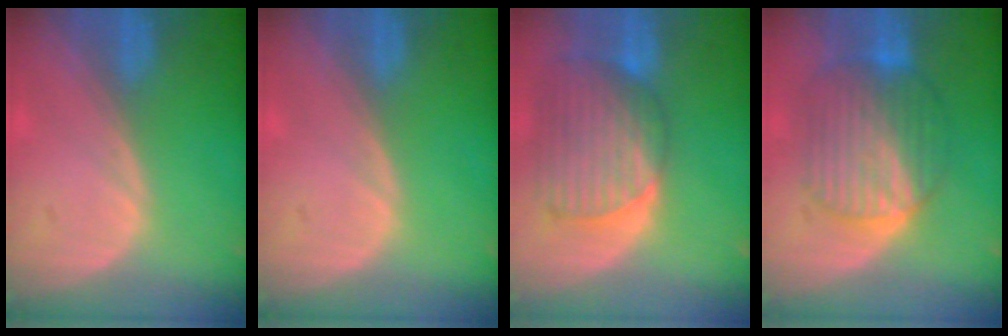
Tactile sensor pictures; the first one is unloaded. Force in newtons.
{"total": 0.0}
{"total": 10.1, "press": 8.7, "slide": 5.2}
{"total": 9.5, "press": 9.4, "slide": 0.9}